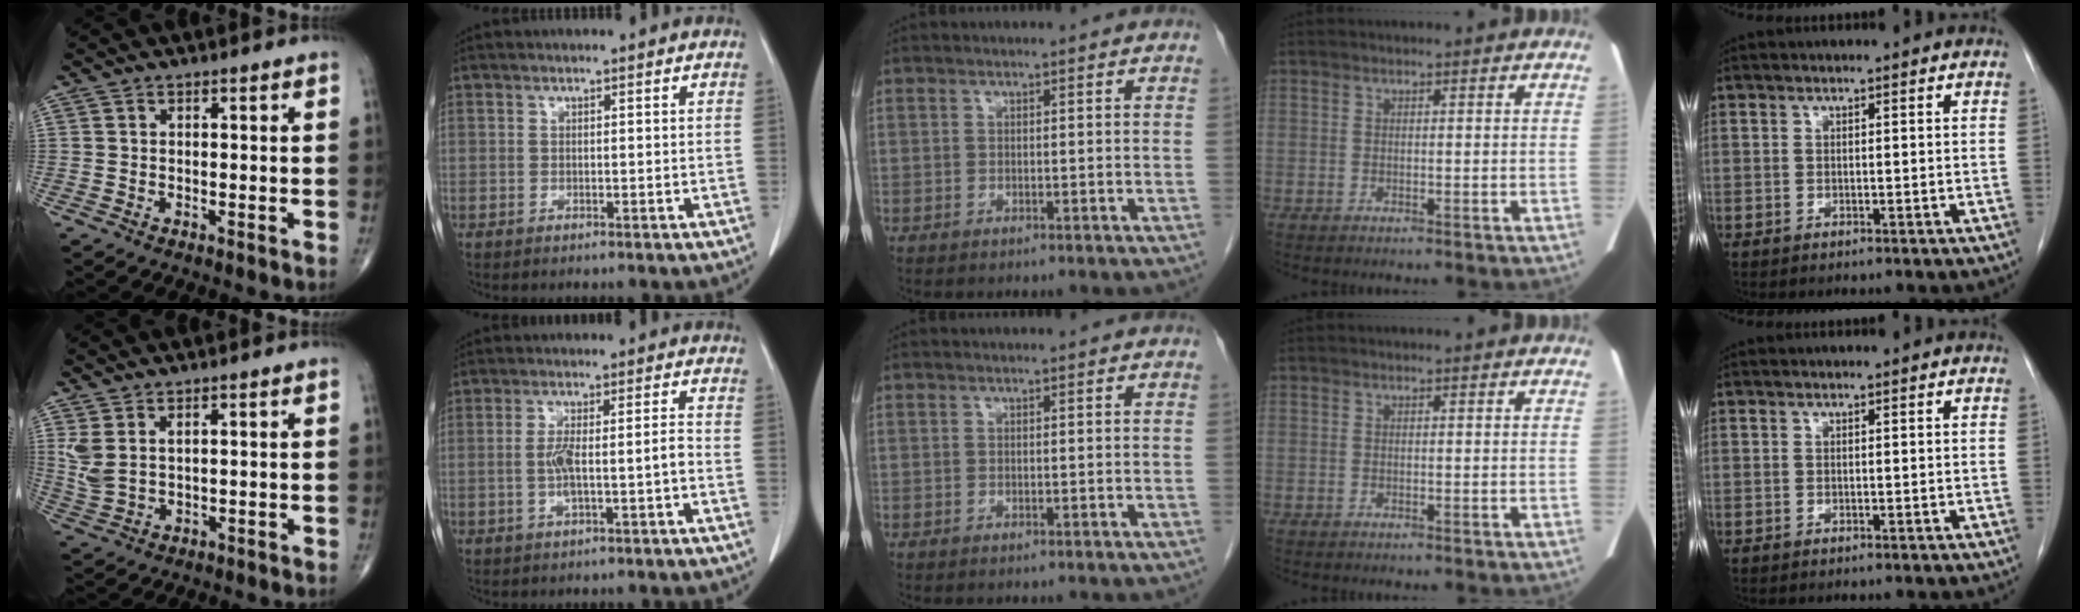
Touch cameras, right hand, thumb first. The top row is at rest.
{"thumb": {"total": 4.7, "force": [2.1, 2.1, 3.6], "torque": [-0.092, -0.007, 0.054]}, "index": {"total": 5.4, "force": [-1.3, 0.5, 5.2], "torque": [-0.105, 0.010, -0.020]}}